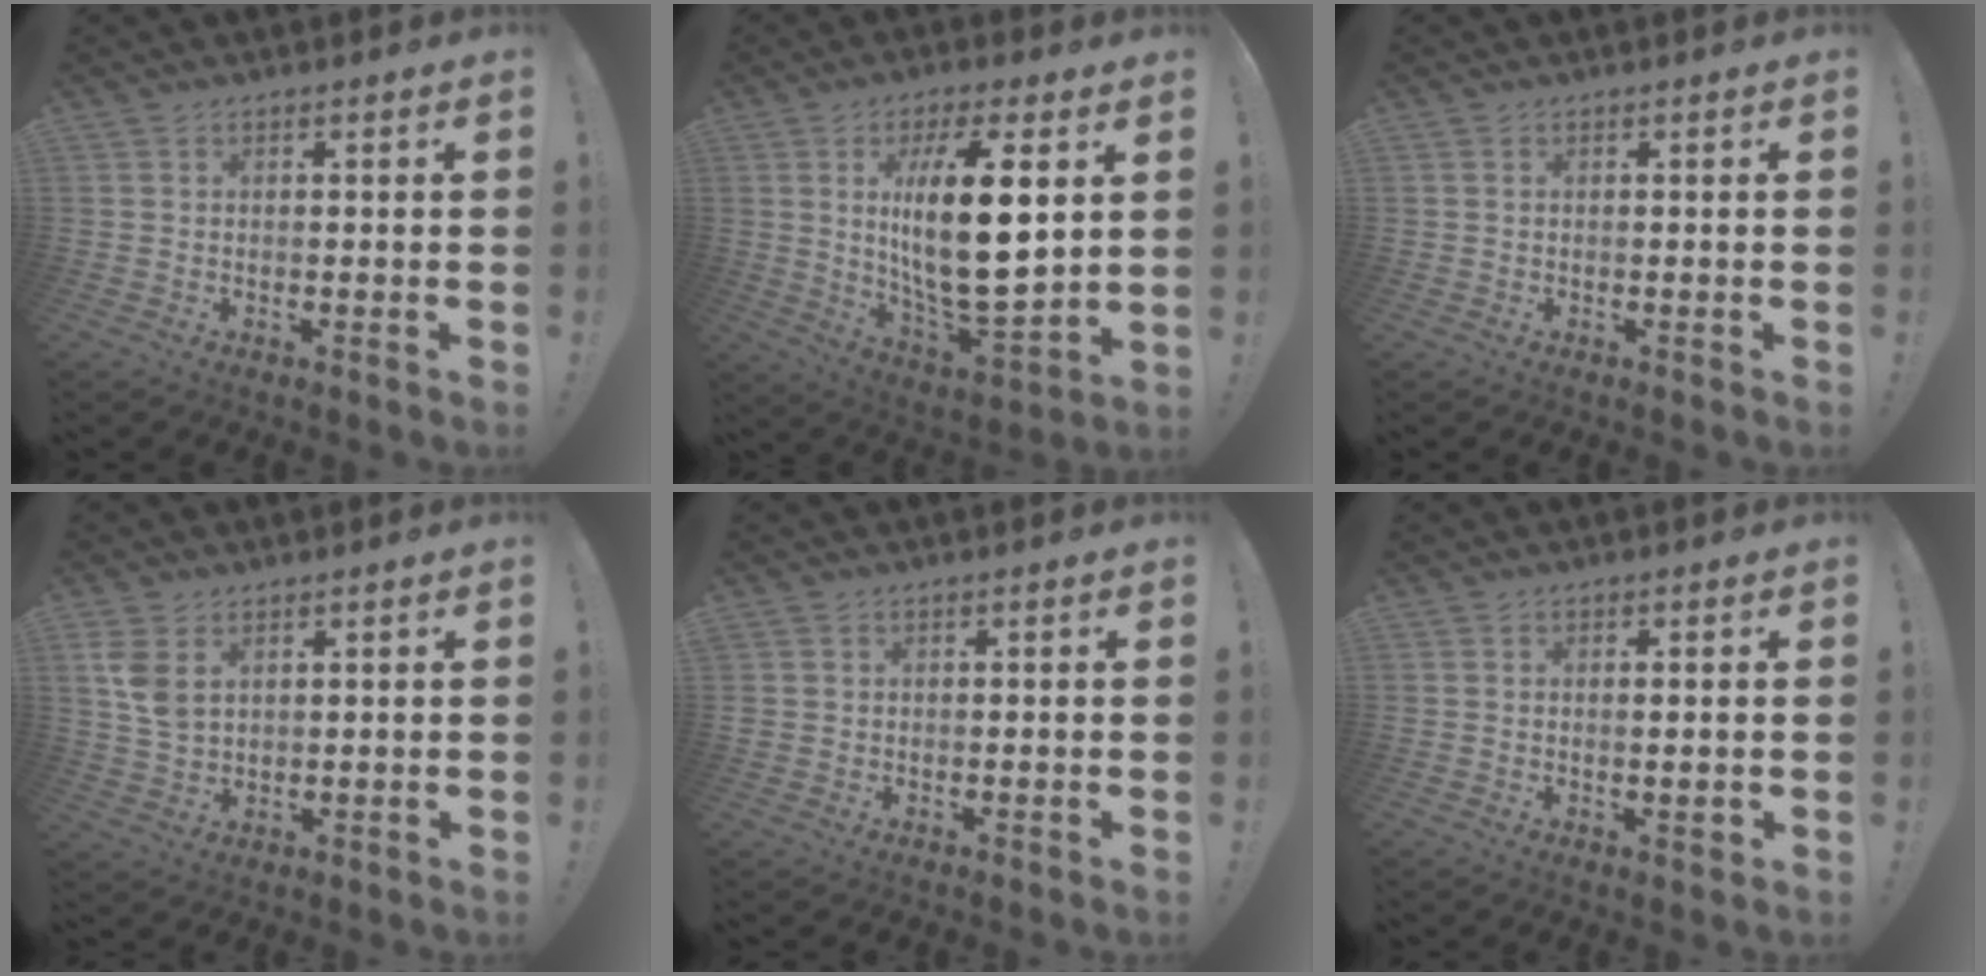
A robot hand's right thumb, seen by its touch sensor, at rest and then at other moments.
{"total": 19.5, "force": [4.4, 6.4, 17.9], "torque": [-0.323, -0.027, 0.059]}
{"total": 0.0}
{"total": 6.5, "force": [3.0, 3.9, 4.2], "torque": [-0.072, -0.013, 0.057]}
{"total": 1.0, "force": [0.2, 1.0, 0.2], "torque": [-0.003, 0.003, 0.004]}
{"total": 1.8, "force": [0.4, 0.4, 1.7], "torque": [-0.011, -0.009, 0.003]}